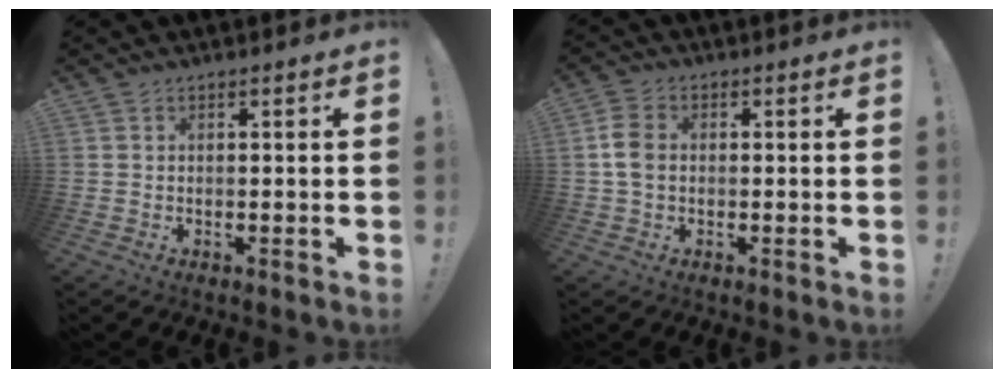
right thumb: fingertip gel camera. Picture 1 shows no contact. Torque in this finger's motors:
{"motor_torque": [0.80, 0.80, 0.48, -0.43, 0.01]}